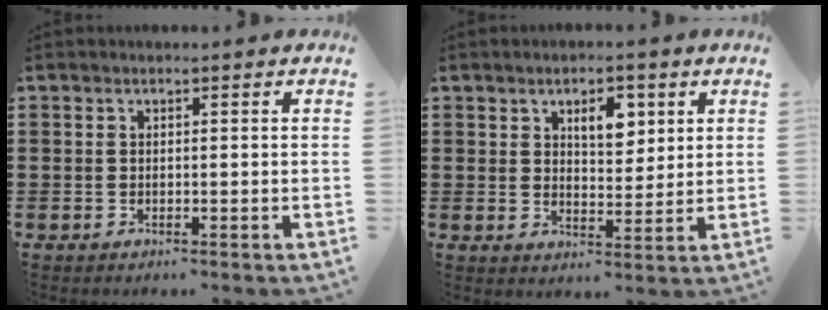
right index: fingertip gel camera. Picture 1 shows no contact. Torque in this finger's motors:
{"motor_torque": [0.16, -0.05, 0.12, 0.08]}